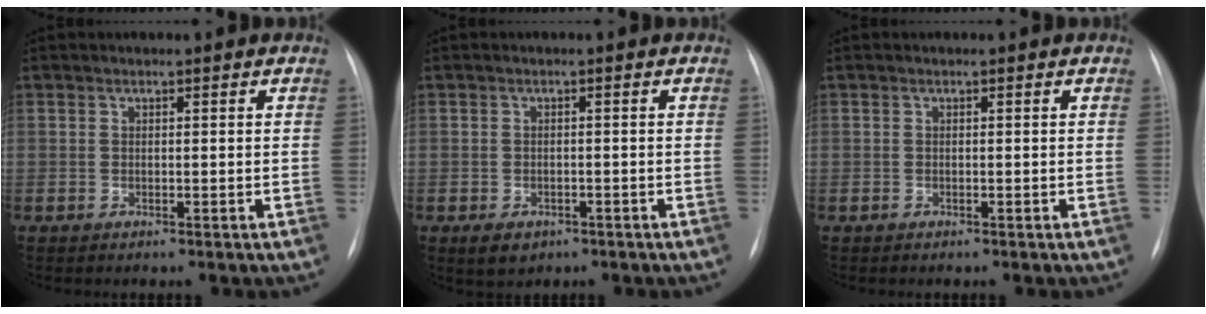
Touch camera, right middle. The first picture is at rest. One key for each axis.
{"total": 3.1, "fx": -1.7, "fy": 2.1, "fz": 1.5, "tx": -0.023, "ty": -0.001, "tz": -0.015}
{"total": 0.8, "fx": 0.7, "fy": 0.1, "fz": 0.0, "tx": -0.004, "ty": 0.001, "tz": 0.014}